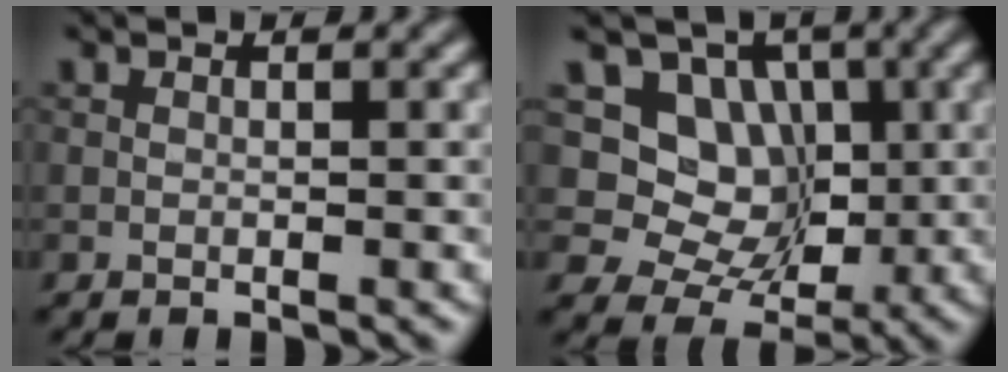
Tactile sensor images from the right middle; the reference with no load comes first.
{"total": 7.5, "force": [1.8, 6.5, 3.3], "torque": [-0.042, -0.002, 0.012]}